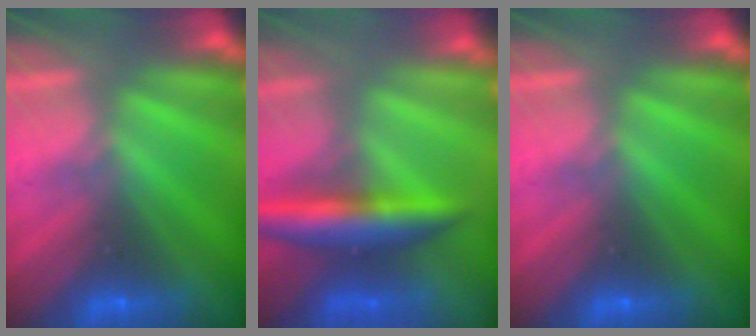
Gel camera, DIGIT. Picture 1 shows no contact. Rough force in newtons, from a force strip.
{"total": 6.2}
{"total": 0.0}